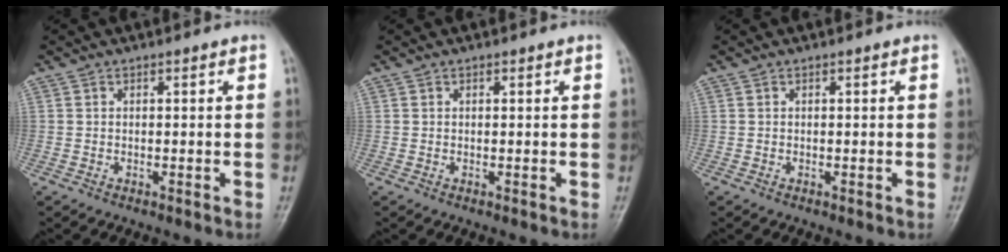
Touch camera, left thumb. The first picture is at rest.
{"total": 0.0}
{"total": 0.0}